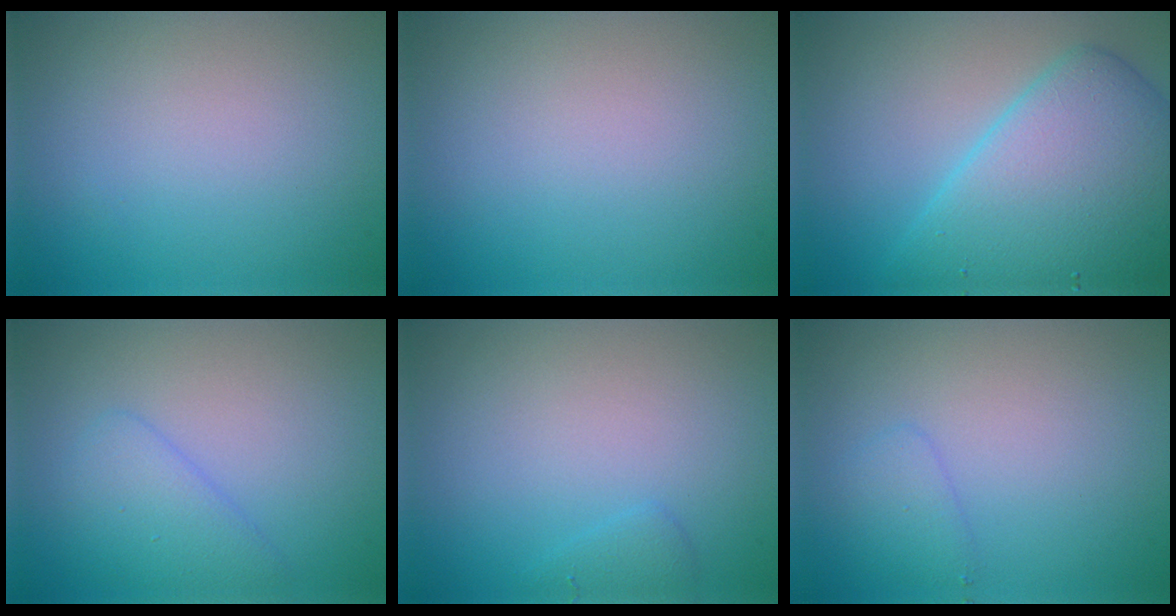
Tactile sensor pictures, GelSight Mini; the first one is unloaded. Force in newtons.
{"total": 0.0}
{"total": 9.6, "press": 9.6, "slide": 0.4}
{"total": 2.8, "press": 2.8, "slide": 0.1}
{"total": 1.0, "press": 1.0, "slide": 0.1}
{"total": 1.4, "press": 1.4, "slide": 0.1}